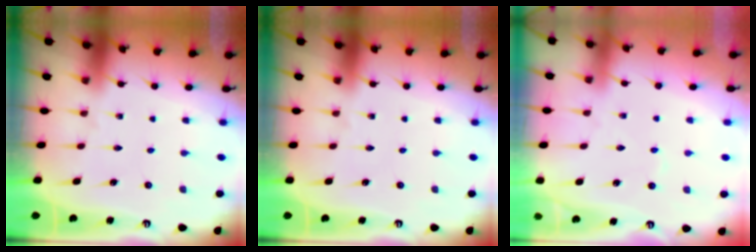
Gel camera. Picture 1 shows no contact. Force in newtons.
{"total": 0.0}
{"total": 2.6, "press": 2.5, "slide": 0.5}